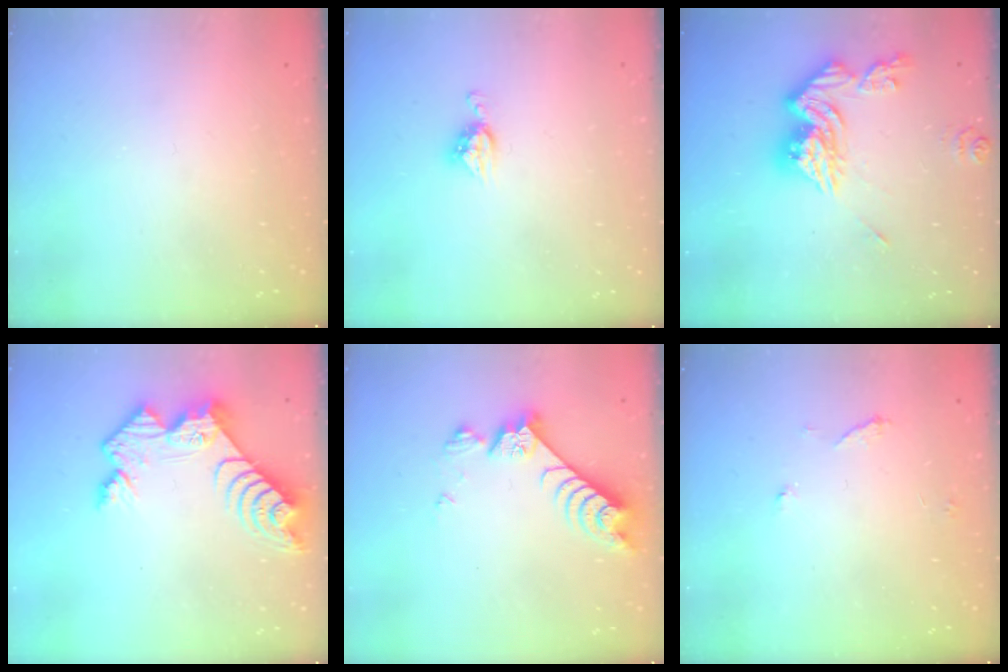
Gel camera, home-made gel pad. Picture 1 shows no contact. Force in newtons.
{"total": 6.5, "press": 6.5, "slide": 0.4}
{"total": 15.7, "press": 15.6, "slide": 1.7}
{"total": 11.5, "press": 11.5, "slide": 0.8}
{"total": 8.2, "press": 8.1, "slide": 0.6}
{"total": 4.4, "press": 4.3, "slide": 0.4}